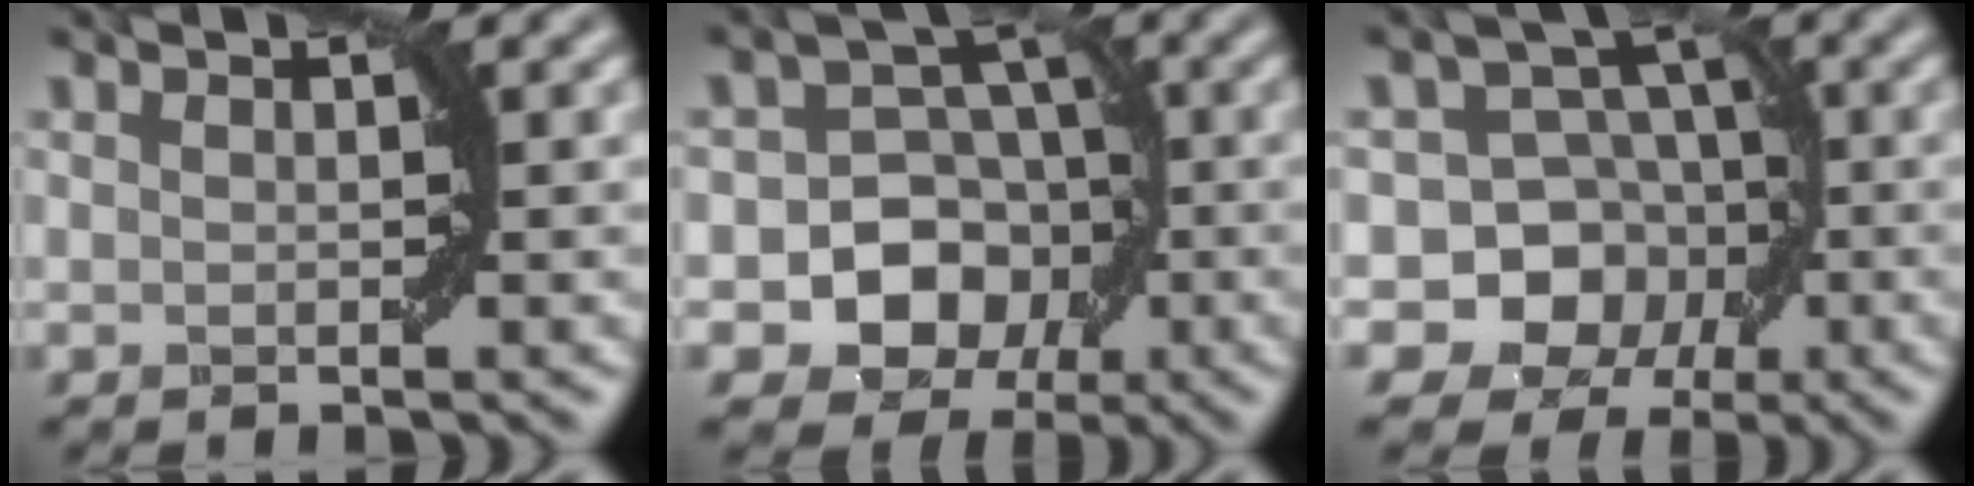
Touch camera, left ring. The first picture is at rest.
{"total": 6.9, "force": [-2.1, 6.0, 2.7], "torque": [-0.015, 0.014, -0.065]}
{"total": 8.6, "force": [-2.6, 7.8, 2.4], "torque": [-0.020, 0.021, -0.066]}